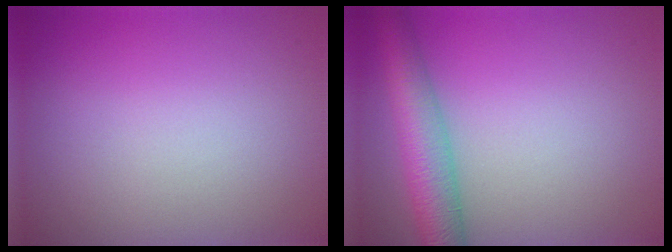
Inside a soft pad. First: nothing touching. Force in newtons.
{"total": 5.7, "press": 5.7, "slide": 0.3}